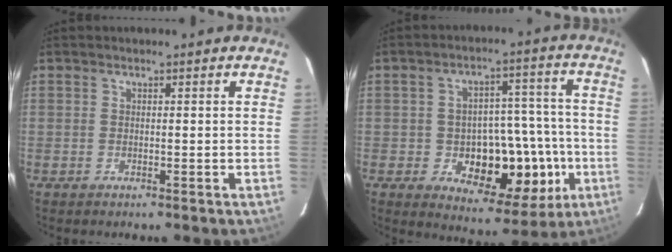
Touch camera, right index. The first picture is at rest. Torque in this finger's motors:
{"motor_torque": [0.52, -0.38, 0.25, 0.06]}